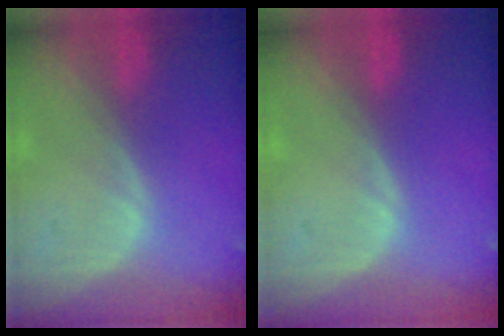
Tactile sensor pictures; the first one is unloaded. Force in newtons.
{"total": 0.0}